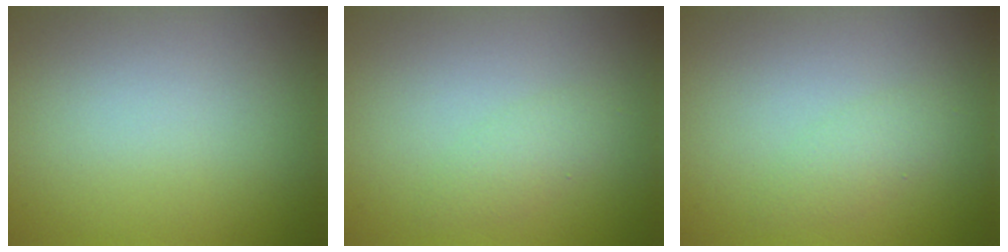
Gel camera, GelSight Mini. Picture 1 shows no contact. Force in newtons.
{"total": 1.4, "press": 1.4, "slide": 0.0}
{"total": 1.4, "press": 1.4, "slide": 0.0}